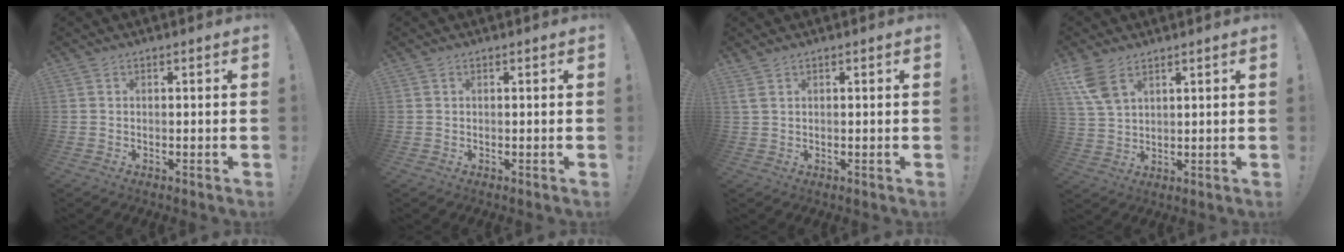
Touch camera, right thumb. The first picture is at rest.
{"total": 0.0}
{"total": 1.6, "force": [1.1, 0.6, 0.9], "torque": [-0.020, -0.001, 0.022]}
{"total": 7.9, "force": [4.9, 4.0, 4.7], "torque": [-0.090, -0.020, 0.094]}